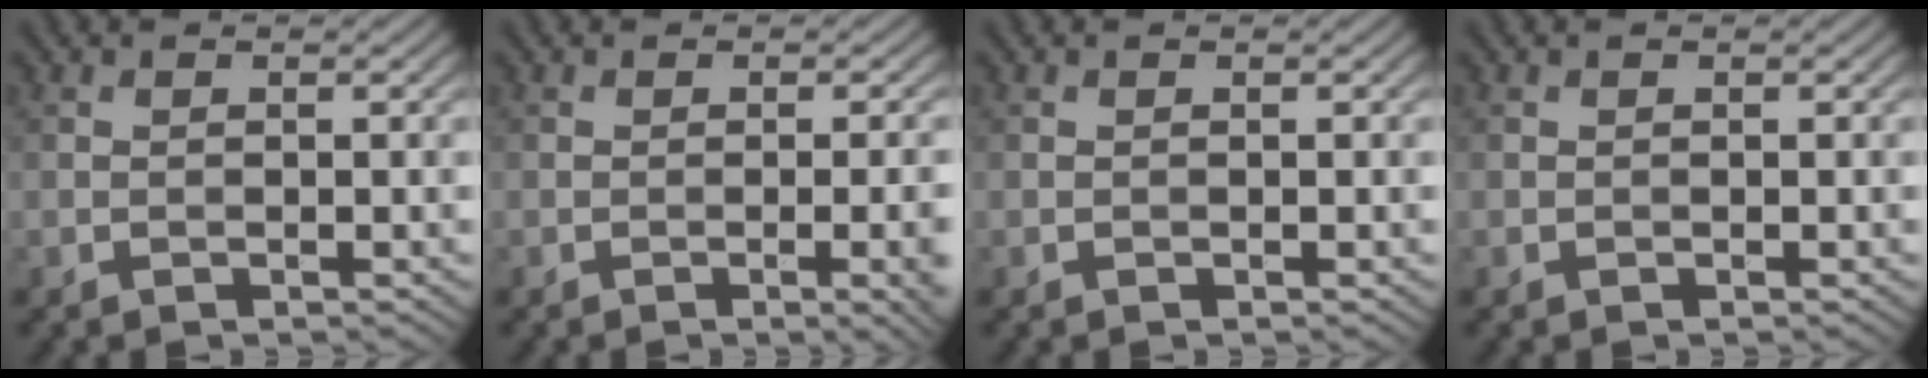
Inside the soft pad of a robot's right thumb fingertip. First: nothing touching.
{"total": 3.9, "force": [-1.0, 0.8, 3.7], "torque": [-0.049, 0.002, -0.014]}
{"total": 0.0}
{"total": 0.0}